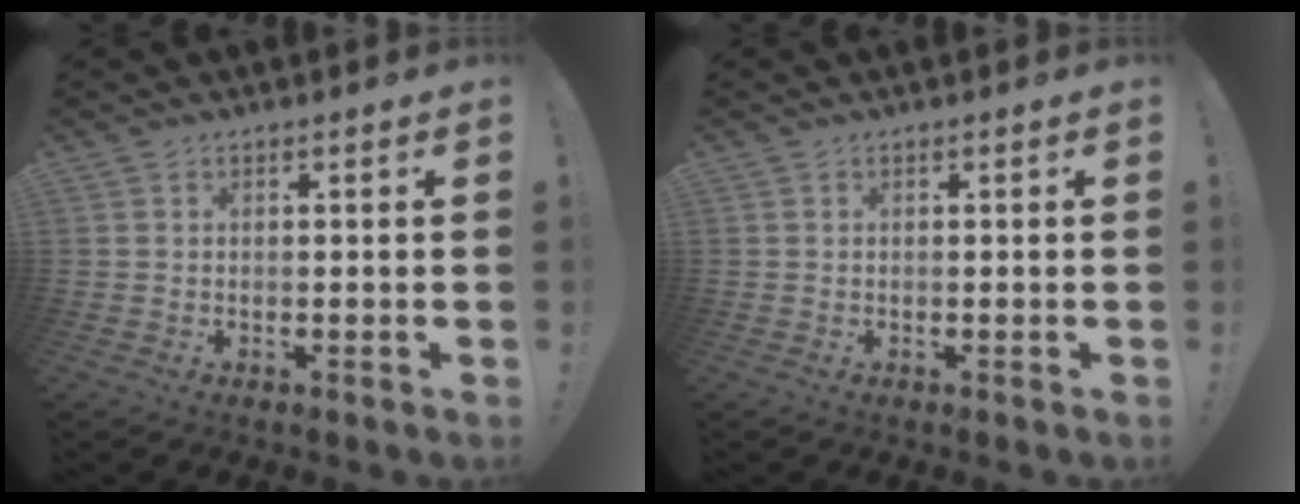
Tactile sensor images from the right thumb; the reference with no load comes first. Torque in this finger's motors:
{"motor_torque": [0.00, 0.00, -0.02, 0.02, 0.00]}